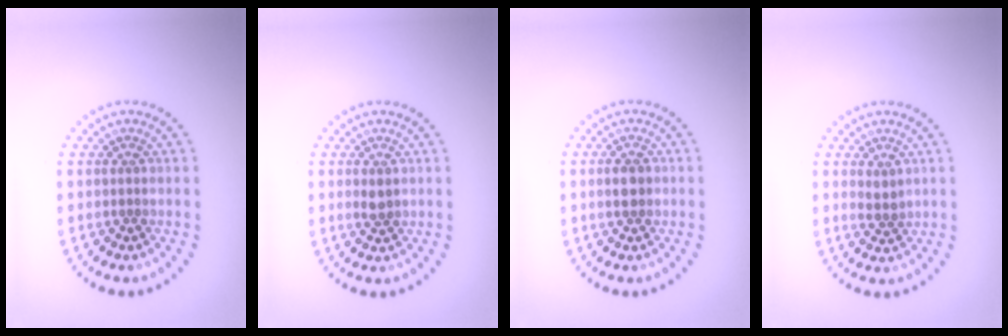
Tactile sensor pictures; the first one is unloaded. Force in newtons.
{"total": 1.3, "press": 1.3, "slide": 0.1}
{"total": 1.8, "press": 1.8, "slide": 0.1}
{"total": 1.2, "press": 1.1, "slide": 0.6}